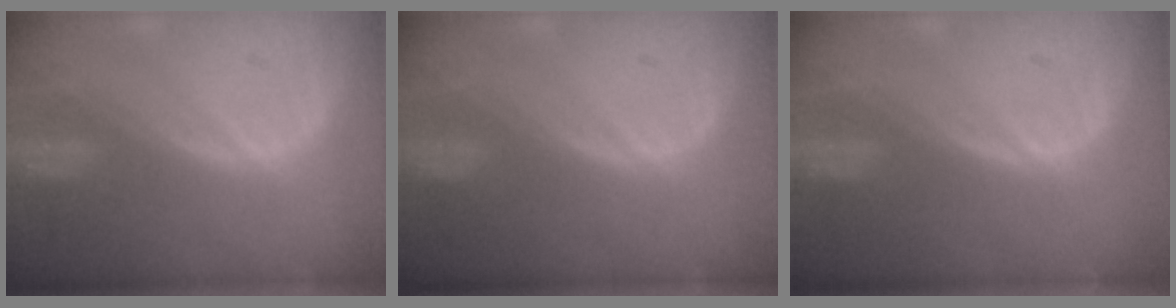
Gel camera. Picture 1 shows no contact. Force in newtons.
{"total": 0.0}
{"total": 0.0}